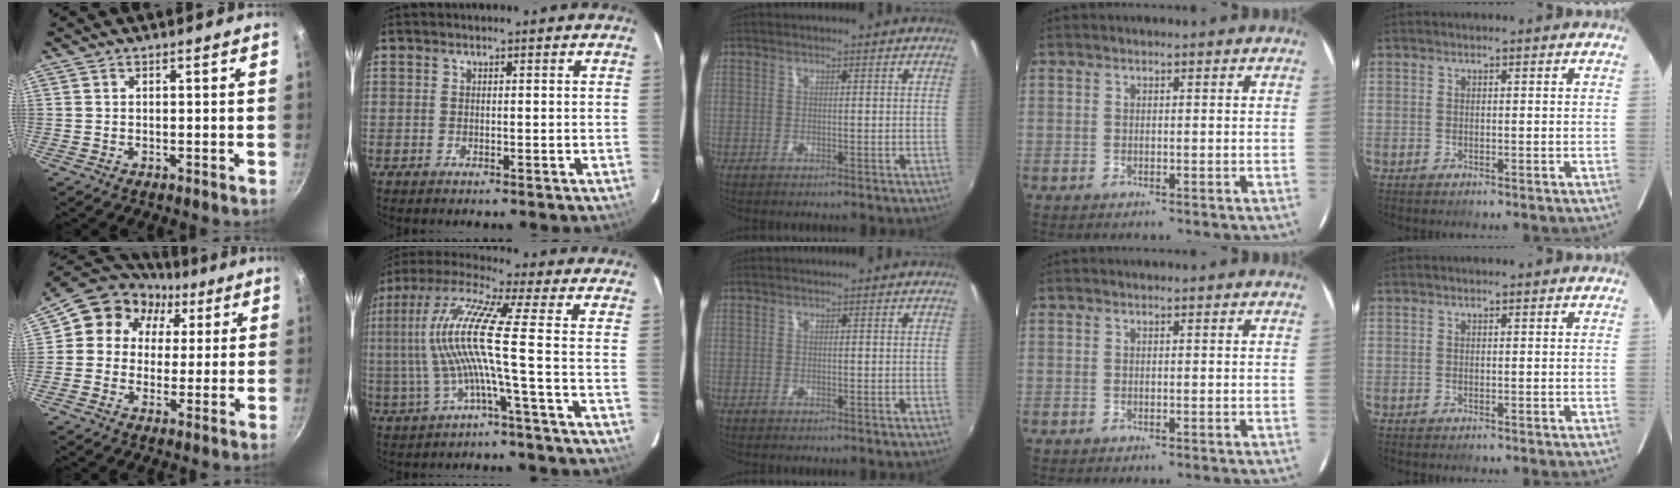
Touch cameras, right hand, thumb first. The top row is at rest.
{"thumb": {"total": 13.1, "force": [3.8, 11.4, 5.2], "torque": [-0.065, 0.015, 0.041]}, "index": {"total": 11.5, "force": [-1.3, -1.9, 11.3], "torque": [-0.219, 0.003, -0.022]}}